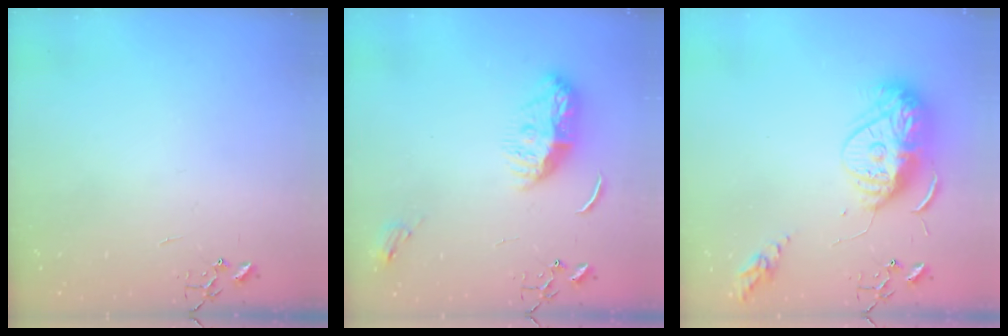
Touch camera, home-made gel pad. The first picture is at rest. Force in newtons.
{"total": 11.6, "press": 11.6, "slide": 0.3}
{"total": 14.7, "press": 14.6, "slide": 1.3}